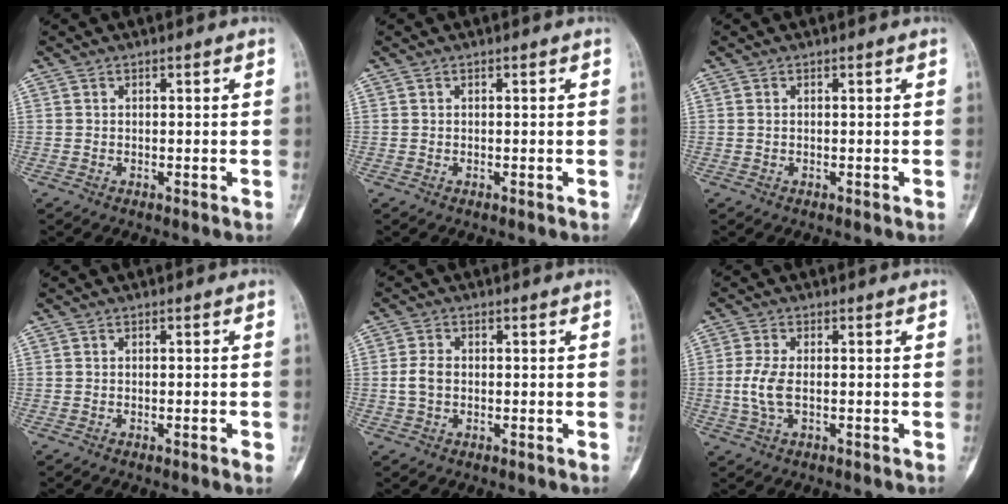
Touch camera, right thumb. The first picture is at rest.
{"total": 0.0}
{"total": 0.0}
{"total": 1.3, "force": [-0.8, 0.2, 1.0], "torque": [-0.019, 0.002, -0.007]}
{"total": 3.3, "force": [-0.3, 2.3, 2.4], "torque": [-0.054, 0.009, -0.008]}
{"total": 4.8, "force": [-0.5, 2.3, 4.3], "torque": [-0.106, 0.001, -0.012]}